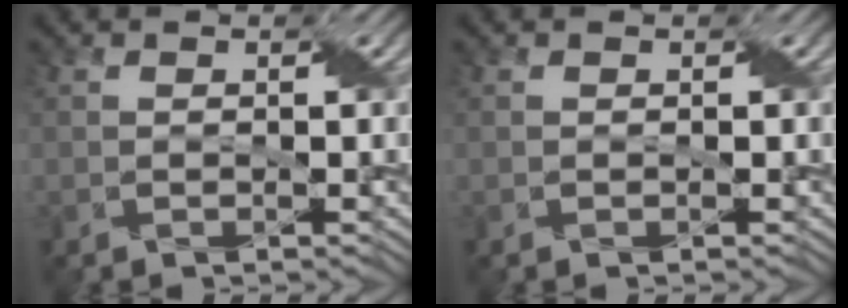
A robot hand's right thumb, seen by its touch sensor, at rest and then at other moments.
{"total": 0.0}